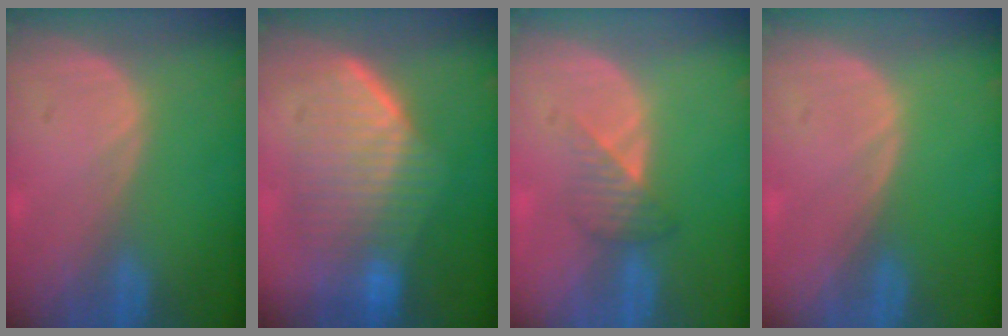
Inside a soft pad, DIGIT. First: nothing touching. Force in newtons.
{"total": 8.3, "press": 8.2, "slide": 1.4}
{"total": 3.3, "press": 3.1, "slide": 1.2}
{"total": 0.0}